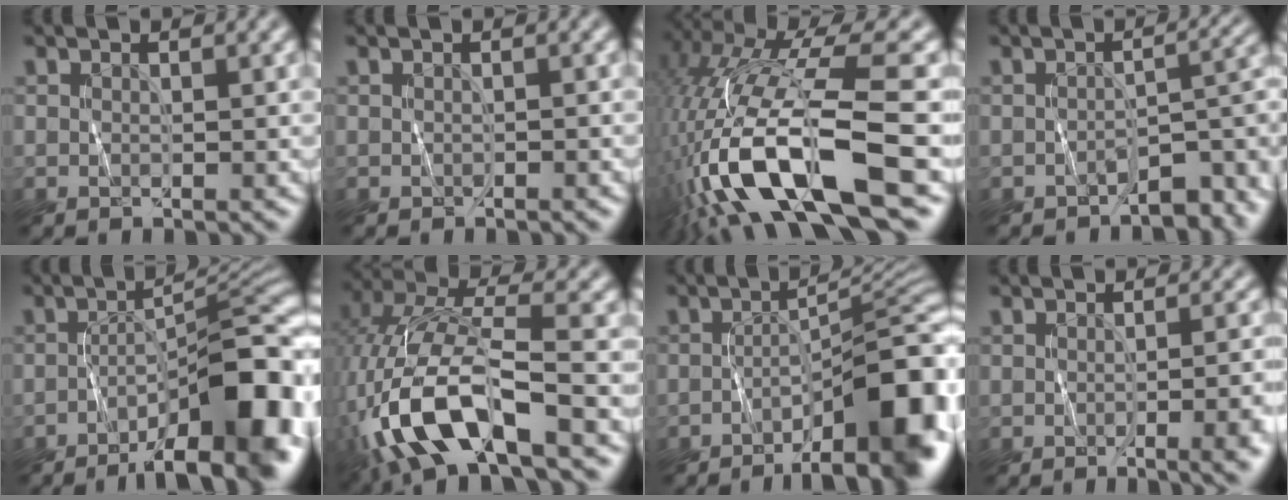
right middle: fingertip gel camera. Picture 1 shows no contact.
{"total": 1.2, "force": [-0.3, -0.7, -0.8], "torque": [0.011, 0.001, -0.006]}
{"total": 14.6, "force": [-6.0, 4.0, 12.7], "torque": [-0.260, 0.010, -0.096]}
{"total": 4.4, "force": [-3.6, 1.7, 2.1], "torque": [-0.006, 0.006, -0.057]}
{"total": 12.9, "force": [-7.3, 3.9, 10.0], "torque": [-0.135, 0.009, -0.111]}
{"total": 11.6, "force": [-5.7, 4.2, 9.2], "torque": [-0.206, 0.002, -0.109]}
{"total": 12.2, "force": [-6.6, 3.4, 9.6], "torque": [-0.122, 0.011, -0.096]}
{"total": 6.2, "force": [-2.3, 2.1, 5.4], "torque": [-0.055, 0.003, -0.019]}